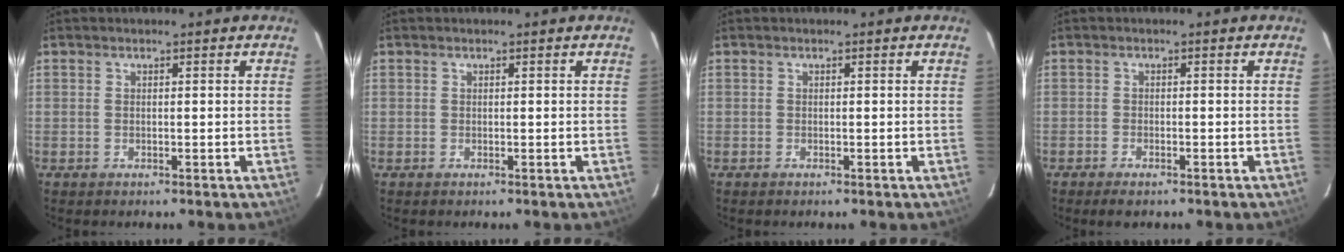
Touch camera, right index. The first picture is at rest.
{"total": 0.0}
{"total": 0.0}
{"total": 2.3, "force": [-1.8, 0.6, 1.3], "torque": [-0.035, -0.005, -0.035]}